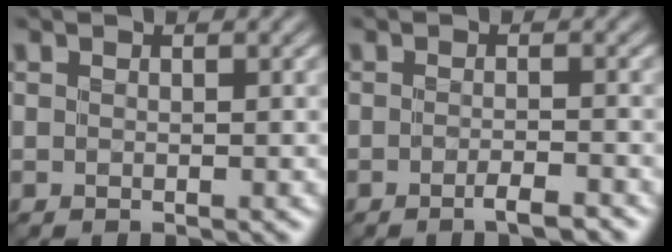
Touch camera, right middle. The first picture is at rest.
{"total": 1.9, "force": [-1.3, 0.3, 1.4], "torque": [-0.016, 0.001, -0.027]}